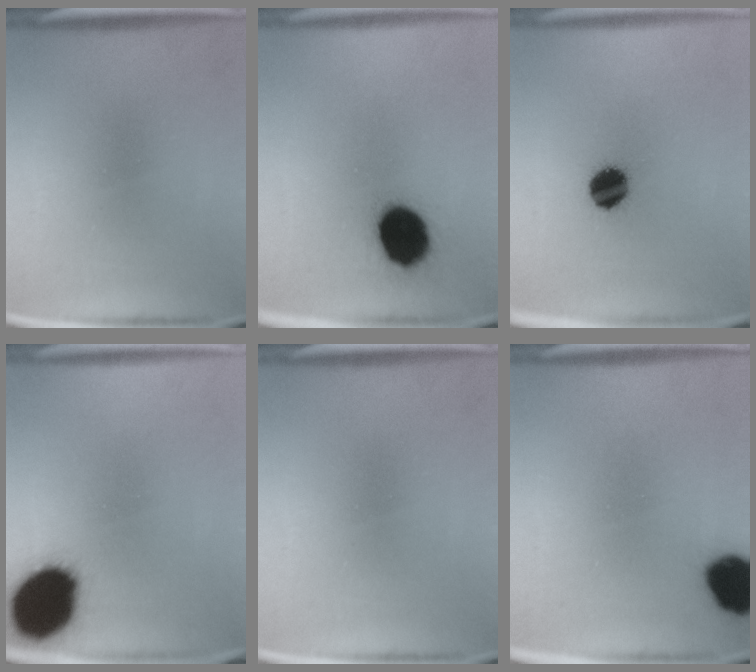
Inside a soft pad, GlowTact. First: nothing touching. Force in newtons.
{"total": 13.9}
{"total": 8.6}
{"total": 19.5}
{"total": 0.0}
{"total": 11.4}